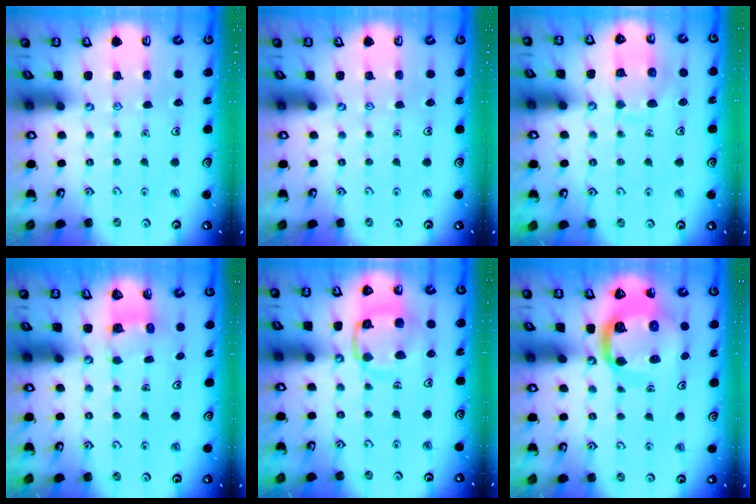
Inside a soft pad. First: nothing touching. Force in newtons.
{"total": 0.0}
{"total": 9.1, "press": 9.0, "slide": 0.9}
{"total": 3.3, "press": 3.3, "slide": 0.3}
{"total": 13.4, "press": 13.3, "slide": 1.4}
{"total": 12.3, "press": 12.3, "slide": 1.1}